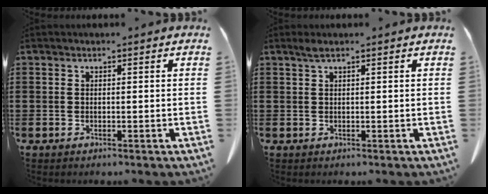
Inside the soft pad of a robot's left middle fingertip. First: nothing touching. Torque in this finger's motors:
{"motor_torque": [0.19, 0.02, 0.01, 0.01]}